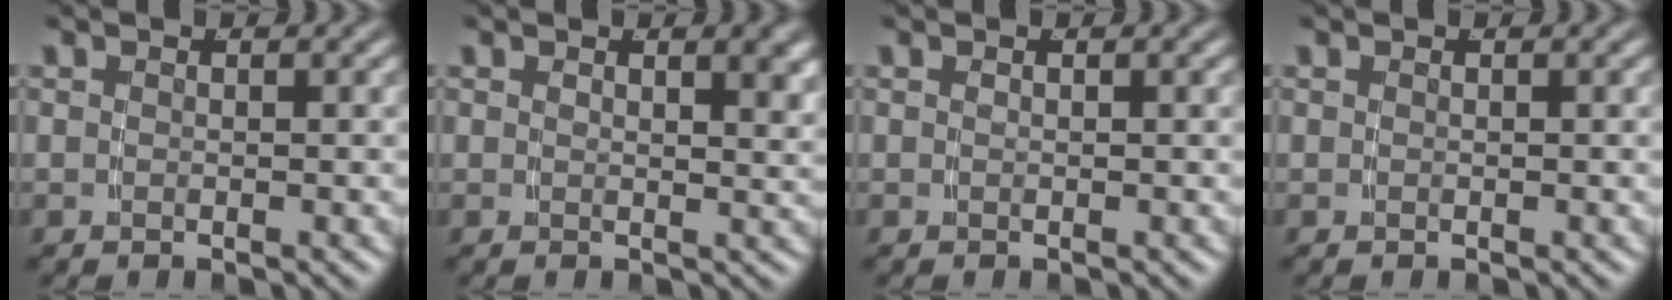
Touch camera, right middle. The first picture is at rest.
{"total": 1.4, "force": [0.8, -0.2, 1.1], "torque": [-0.010, -0.006, 0.017]}
{"total": 0.0}
{"total": 0.0}